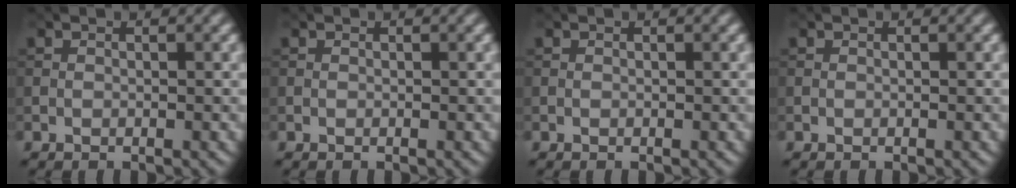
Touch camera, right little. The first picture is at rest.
{"total": 0.0}
{"total": 0.0}
{"total": 0.0}